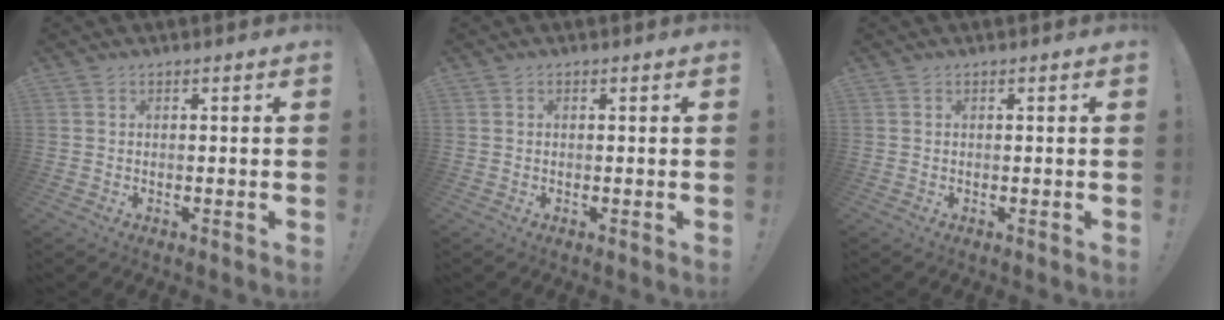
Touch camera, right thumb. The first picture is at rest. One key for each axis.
{"total": 0.0}
{"total": 0.0}